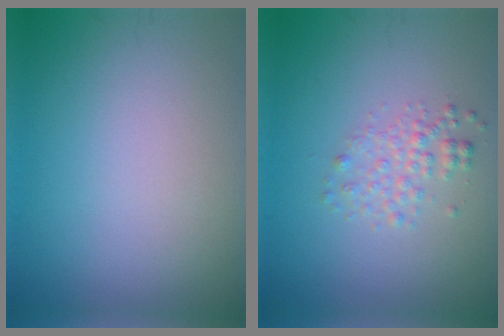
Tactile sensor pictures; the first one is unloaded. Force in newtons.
{"total": 1.9, "press": 1.9, "slide": 0.1}